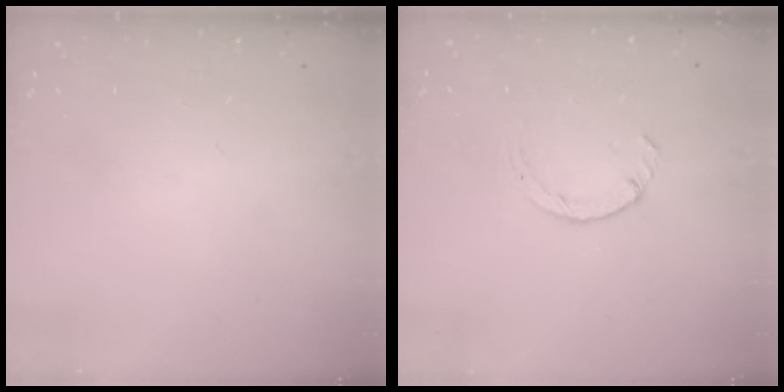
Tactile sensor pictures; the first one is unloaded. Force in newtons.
{"total": 2.2, "press": 2.1, "slide": 0.4}